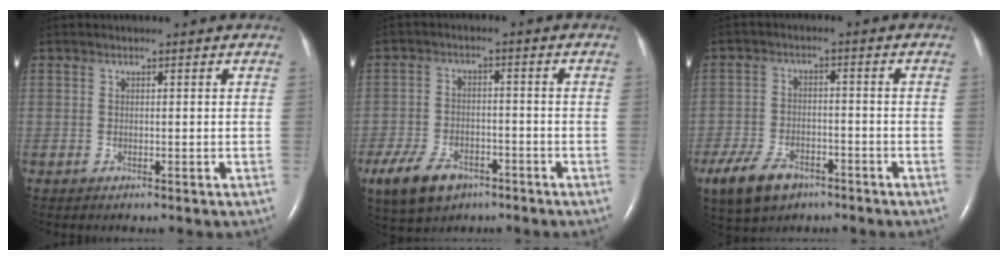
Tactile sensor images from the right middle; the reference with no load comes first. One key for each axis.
{"total": 9.9, "fx": -6.0, "fy": 5.8, "fz": 5.3, "tx": -0.113, "ty": -0.004, "tz": -0.099}
{"total": 10.3, "fx": -6.4, "fy": 5.9, "fz": 5.4, "tx": -0.121, "ty": -0.007, "tz": -0.108}